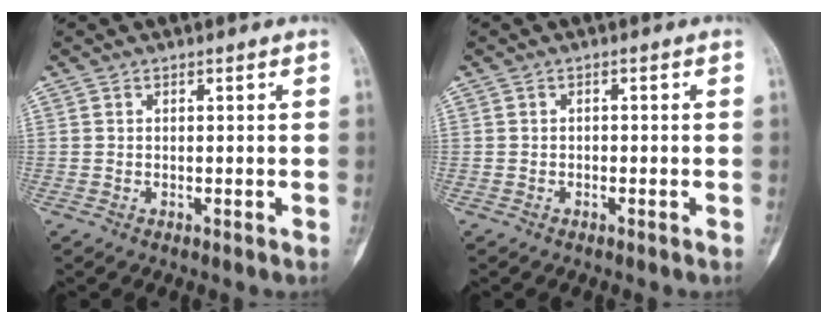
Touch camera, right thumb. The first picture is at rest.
{"total": 0.5, "force": [-0.4, 0.3, 0.2], "torque": [0.003, 0.003, -0.010]}